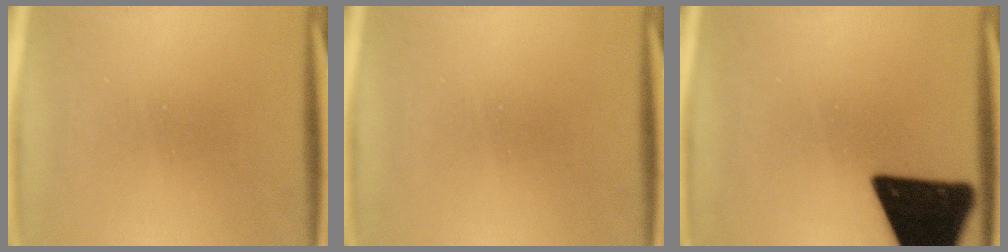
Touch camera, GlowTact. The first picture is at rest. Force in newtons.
{"total": 0.0}
{"total": 18.9}